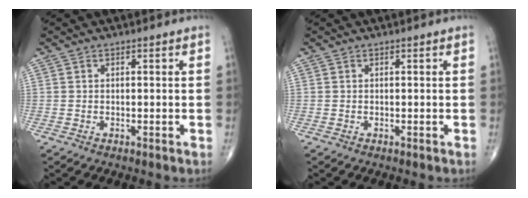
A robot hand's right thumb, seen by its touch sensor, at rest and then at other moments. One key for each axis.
{"total": 0.0}